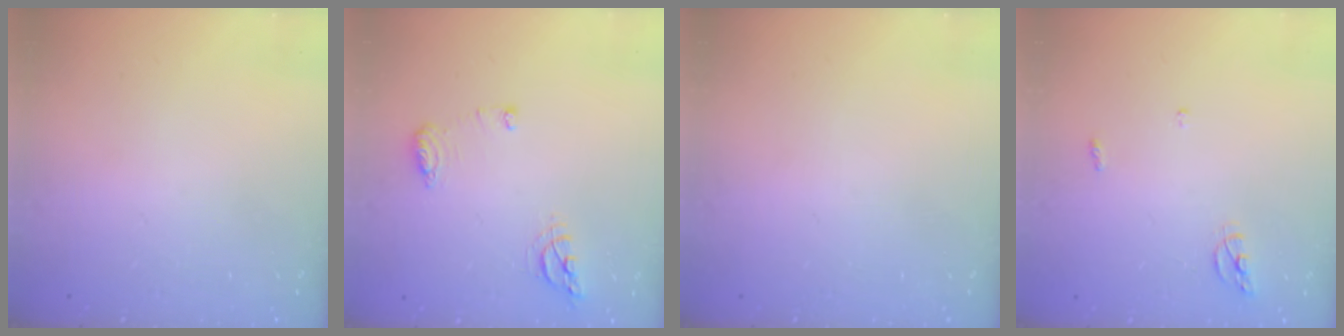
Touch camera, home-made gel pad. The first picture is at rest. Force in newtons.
{"total": 8.1, "press": 8.1, "slide": 0.4}
{"total": 0.0}
{"total": 5.6, "press": 5.6, "slide": 0.4}